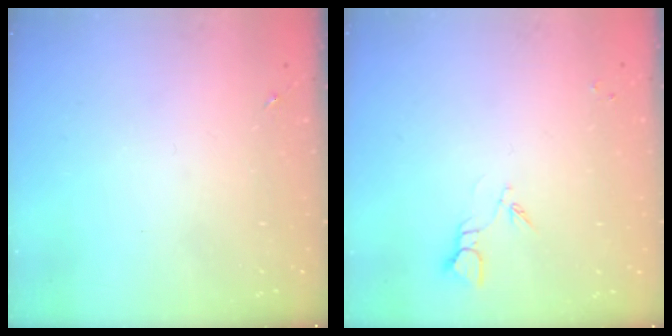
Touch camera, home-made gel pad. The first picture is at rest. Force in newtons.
{"total": 3.3, "press": 3.3, "slide": 0.4}